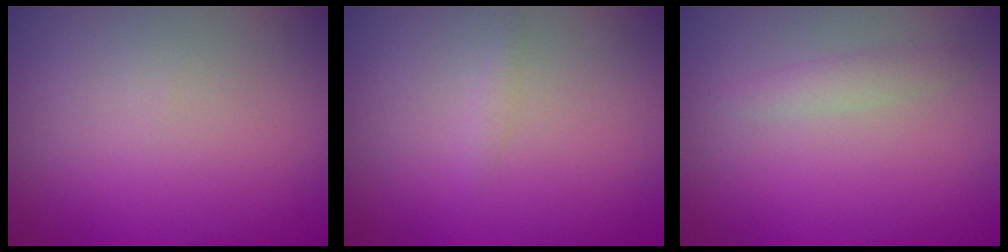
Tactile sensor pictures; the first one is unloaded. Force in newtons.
{"total": 0.6, "press": 0.6, "slide": 0.0}
{"total": 1.4, "press": 1.4, "slide": 0.0}